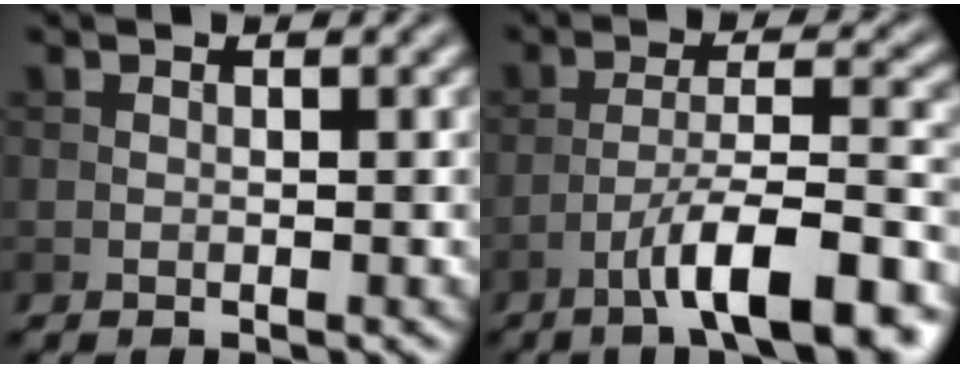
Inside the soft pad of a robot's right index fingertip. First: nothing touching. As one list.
[{"total": 10.5, "force": [-6.3, 2.2, 8.1], "torque": [-0.128, 0.015, -0.101]}]